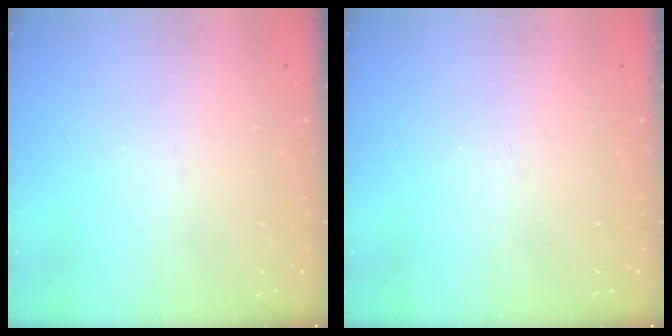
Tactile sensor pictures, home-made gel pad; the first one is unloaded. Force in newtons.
{"total": 0.0}